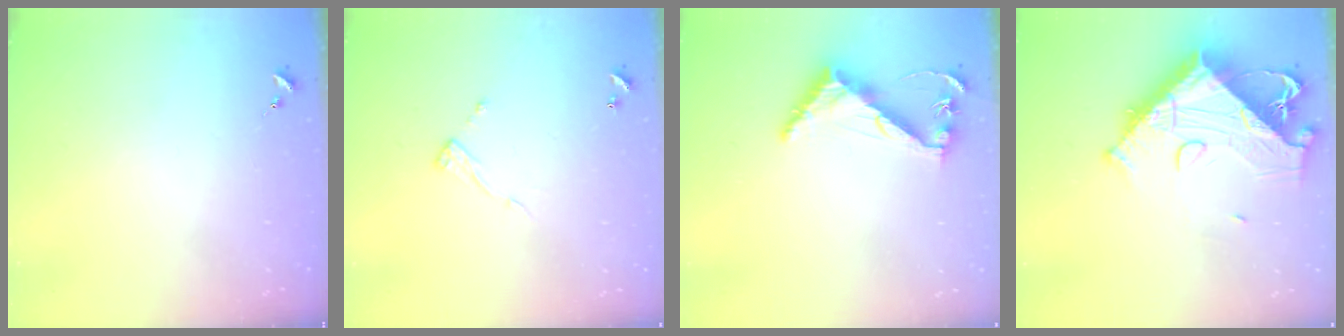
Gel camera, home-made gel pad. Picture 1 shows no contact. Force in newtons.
{"total": 7.0, "press": 7.0, "slide": 0.4}
{"total": 7.3, "press": 7.3, "slide": 0.6}
{"total": 20.0, "press": 19.9, "slide": 2.3}